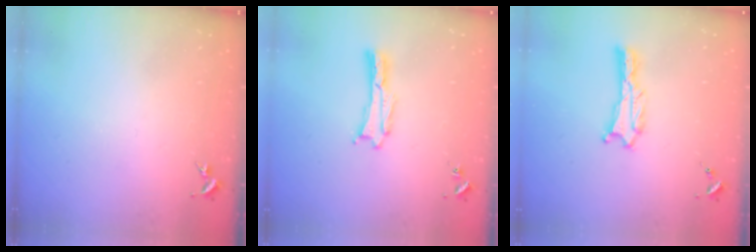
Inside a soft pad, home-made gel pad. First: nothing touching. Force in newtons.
{"total": 0.0}
{"total": 0.7, "press": 0.7, "slide": 0.1}